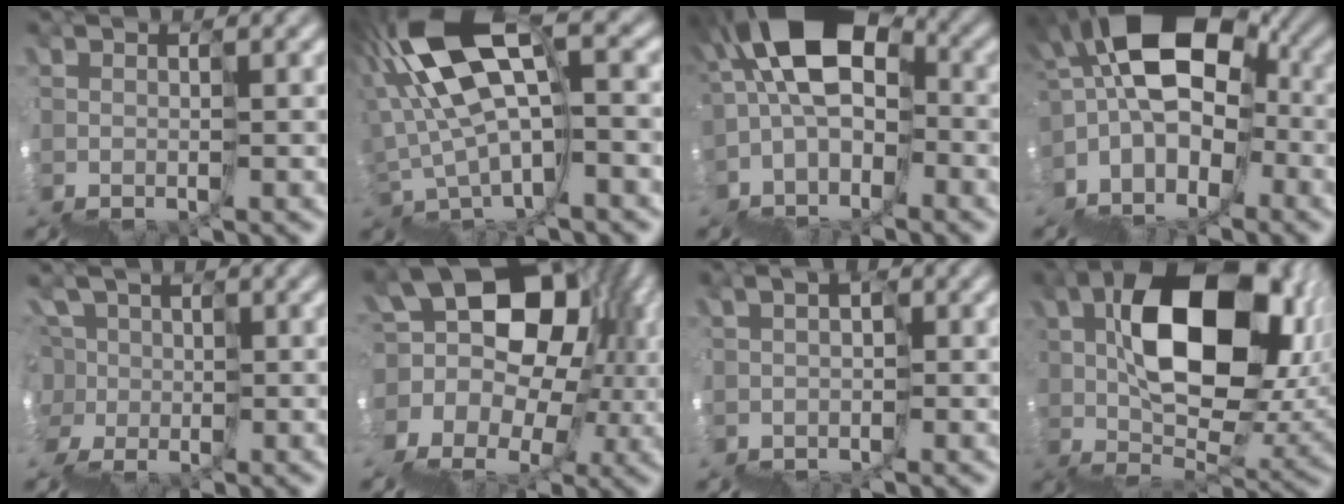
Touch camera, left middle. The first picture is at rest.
{"total": 9.2, "force": [4.2, 3.4, 7.5], "torque": [-0.160, 0.034, 0.076]}
{"total": 7.3, "force": [-0.5, 5.0, 5.3], "torque": [-0.090, 0.025, -0.012]}
{"total": 8.6, "force": [0.1, 6.1, 6.1], "torque": [-0.067, 0.028, -0.003]}
{"total": 2.6, "force": [0.7, 2.0, -1.4], "torque": [0.036, 0.033, 0.008]}
{"total": 11.4, "force": [2.6, 9.0, 6.5], "torque": [-0.090, 0.023, 0.055]}
{"total": 1.2, "force": [-0.4, 1.1, -0.1], "torque": [0.003, -0.003, -0.014]}
{"total": 11.3, "force": [4.9, 6.9, 7.5], "torque": [-0.111, 0.031, 0.084]}